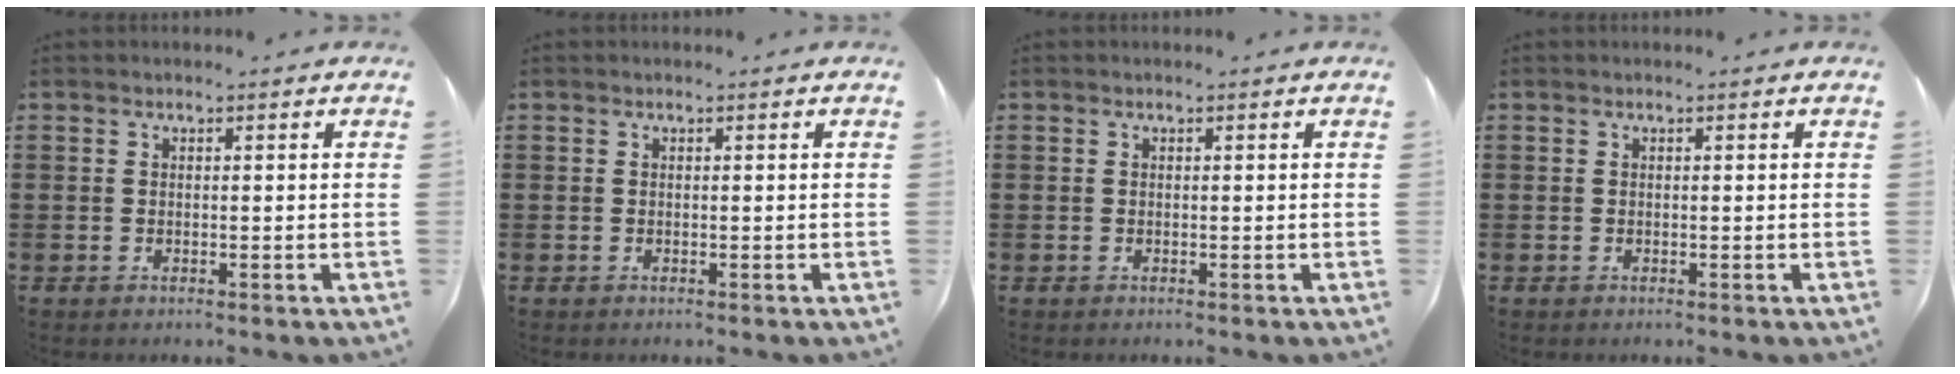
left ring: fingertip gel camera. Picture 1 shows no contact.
{"total": 0.0}
{"total": 0.0}
{"total": 0.0}